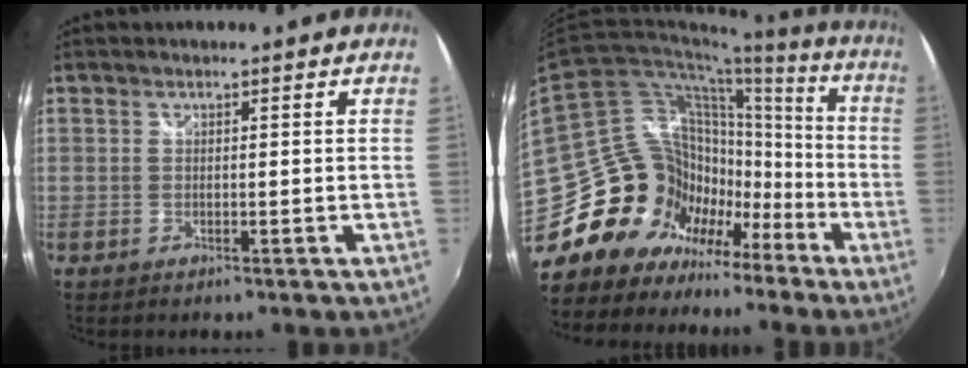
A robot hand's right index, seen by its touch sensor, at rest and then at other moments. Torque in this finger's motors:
{"motor_torque": [0.69, -0.55, -0.21, -0.18]}